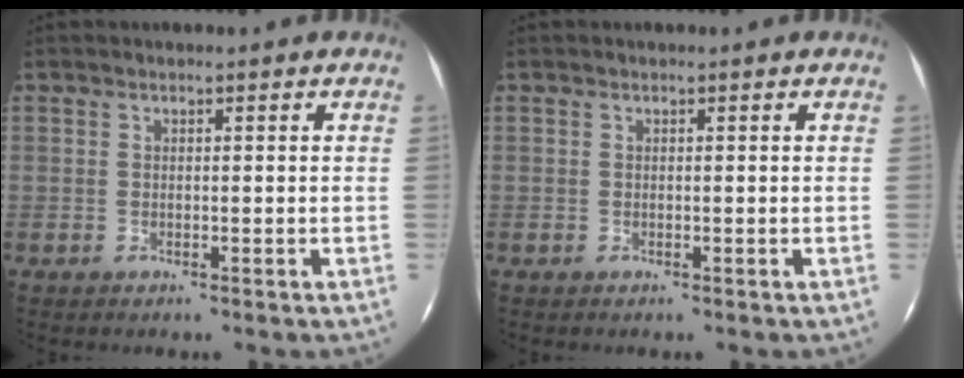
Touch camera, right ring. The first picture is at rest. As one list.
[{"total": 0.0}]